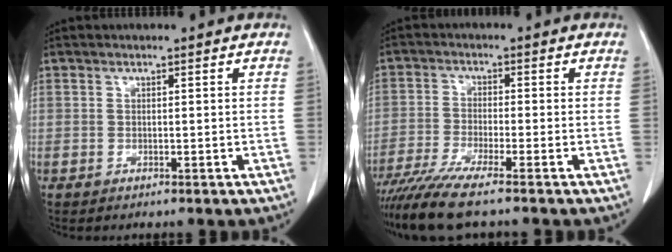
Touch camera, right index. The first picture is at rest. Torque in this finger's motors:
{"motor_torque": [1.11, -1.03, 0.51, 0.17]}